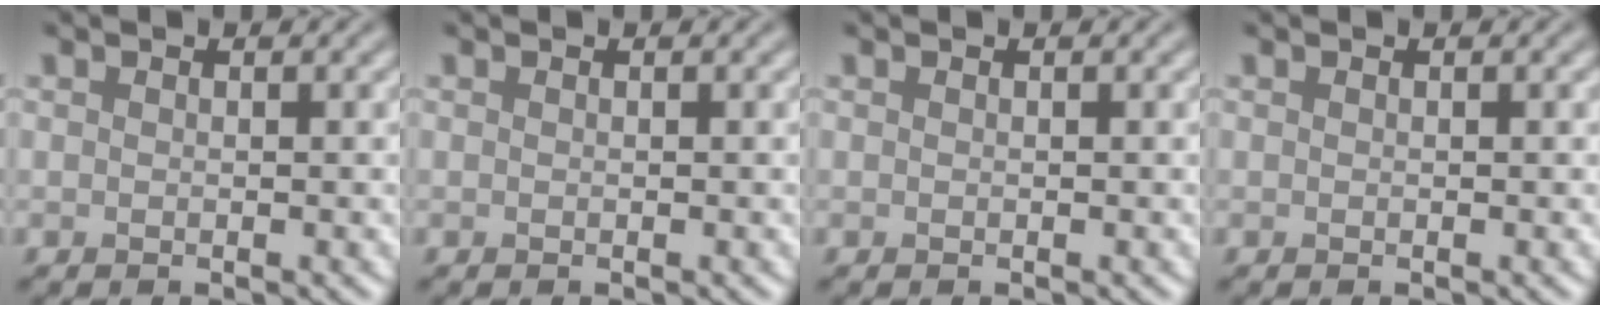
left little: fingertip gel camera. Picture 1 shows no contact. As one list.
[{"total": 0.0}, {"total": 0.0}, {"total": 0.0}]